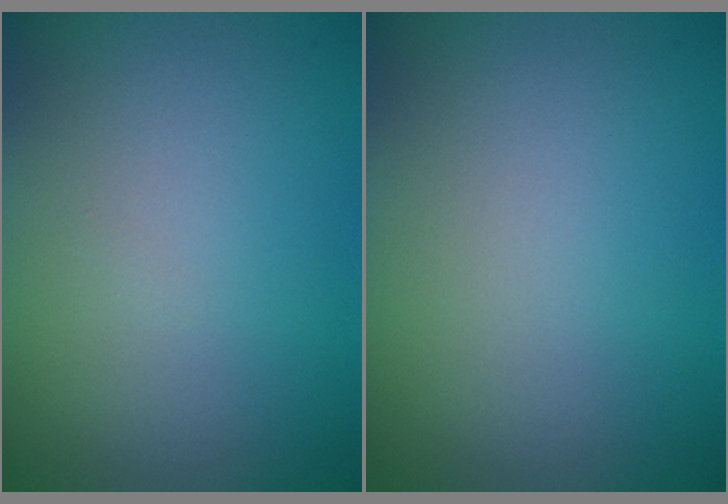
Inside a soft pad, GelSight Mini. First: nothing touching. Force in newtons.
{"total": 0.0}